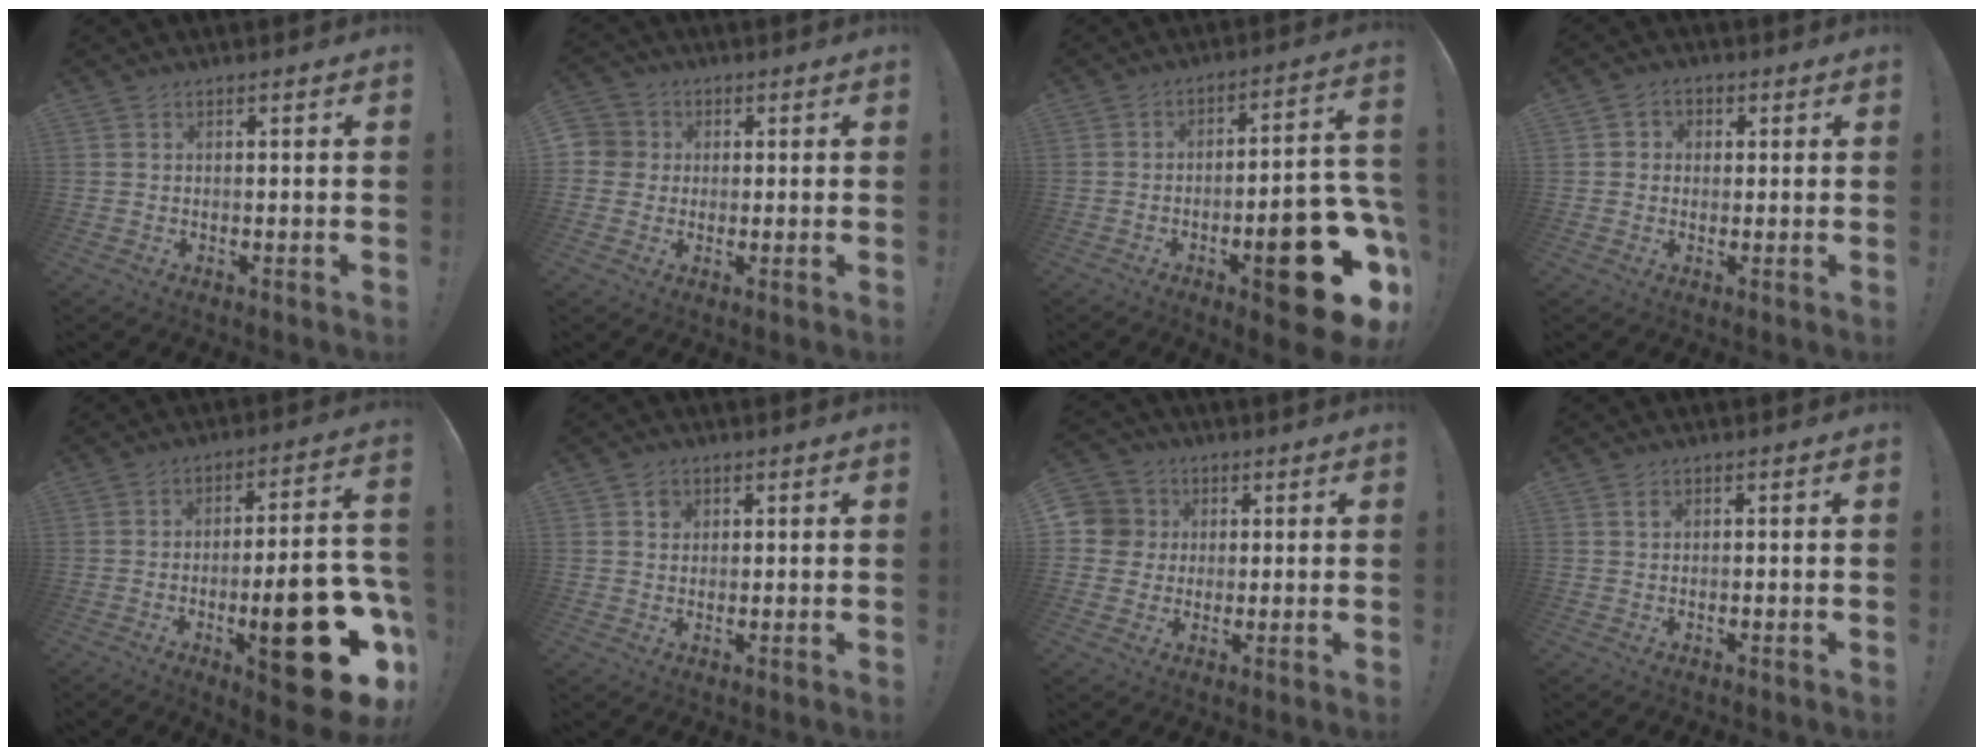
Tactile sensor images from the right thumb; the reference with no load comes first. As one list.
[{"total": 4.6, "force": [0.0, 4.4, 1.3], "torque": [-0.031, 0.005, 0.000]}, {"total": 21.3, "force": [-8.2, 6.8, 18.4], "torque": [-0.225, 0.046, -0.110]}, {"total": 3.2, "force": [-0.2, 3.0, 1.1], "torque": [-0.013, 0.007, -0.005]}, {"total": 24.7, "force": [-8.0, 7.7, 22.1], "torque": [-0.298, 0.036, -0.109]}, {"total": 2.7, "force": [1.2, 2.3, 0.5], "torque": [0.006, -0.009, 0.017]}, {"total": 7.3, "force": [0.6, 7.1, 1.5], "torque": [-0.035, 0.009, 0.016]}, {"total": 0.7, "force": [0.3, 0.3, 0.5], "torque": [-0.016, 0.005, 0.006]}]